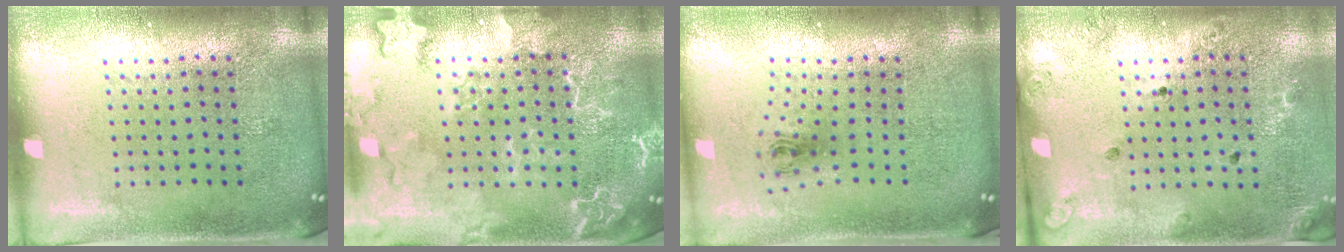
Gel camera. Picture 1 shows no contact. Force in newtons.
{"total": 2.3, "press": 2.3, "slide": 0.2}
{"total": 1.0, "press": 0.5, "slide": 0.9}
{"total": 1.2, "press": 1.1, "slide": 0.5}